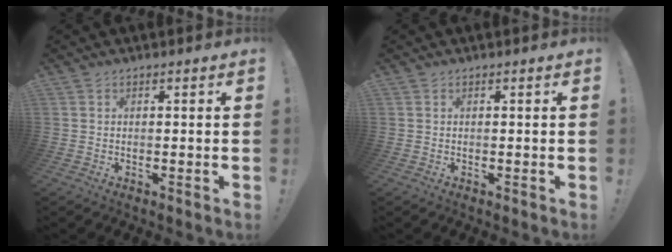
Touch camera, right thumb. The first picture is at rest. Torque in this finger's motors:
{"motor_torque": [0.00, 0.00, 0.00, 0.00, 0.00]}